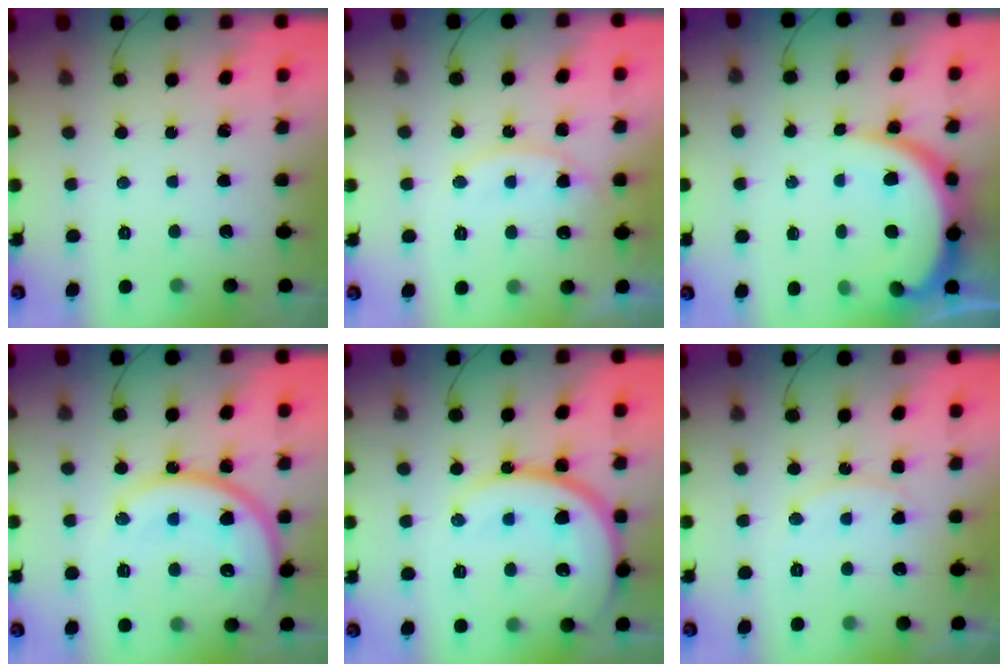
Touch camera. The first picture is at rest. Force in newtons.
{"total": 13.0, "press": 13.0, "slide": 1.1}
{"total": 10.9, "press": 10.8, "slide": 1.2}
{"total": 20.5, "press": 20.5, "slide": 1.8}
{"total": 17.1, "press": 17.0, "slide": 1.9}
{"total": 8.4, "press": 8.4, "slide": 0.6}